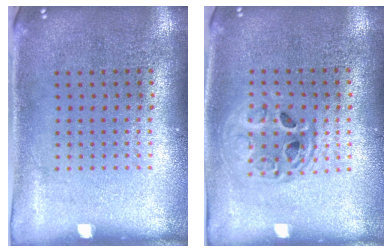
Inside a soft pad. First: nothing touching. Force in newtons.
{"total": 1.6, "press": 1.4, "slide": 0.7}